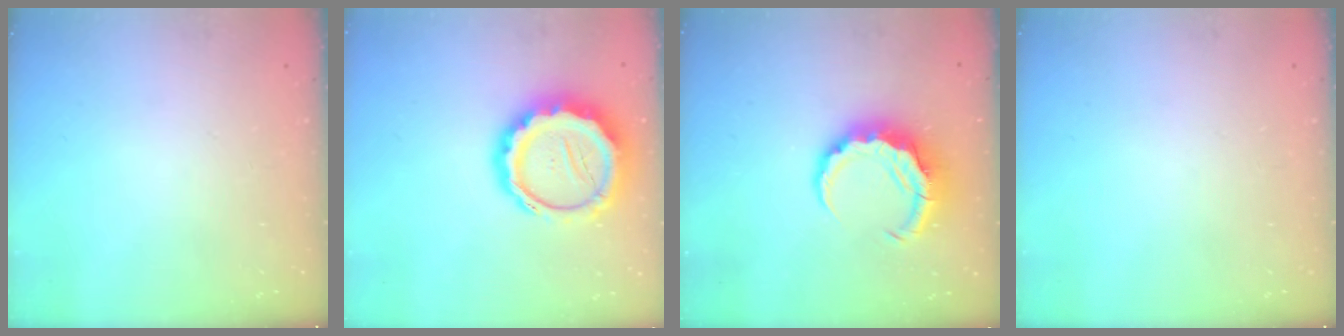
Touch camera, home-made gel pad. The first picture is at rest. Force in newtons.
{"total": 15.2, "press": 14.8, "slide": 3.4}
{"total": 8.4, "press": 8.3, "slide": 1.3}
{"total": 0.0}